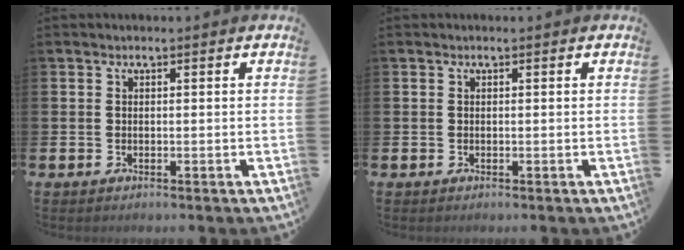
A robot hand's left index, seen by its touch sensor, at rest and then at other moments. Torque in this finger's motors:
{"motor_torque": [0.00, 0.00, 0.00, 0.00]}